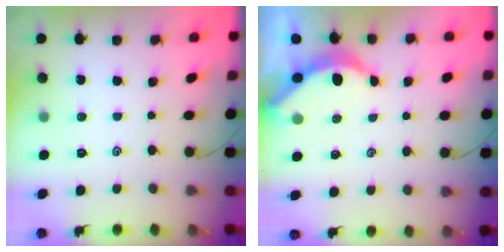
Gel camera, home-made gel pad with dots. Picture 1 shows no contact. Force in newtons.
{"total": 3.8, "press": 3.8, "slide": 0.4}